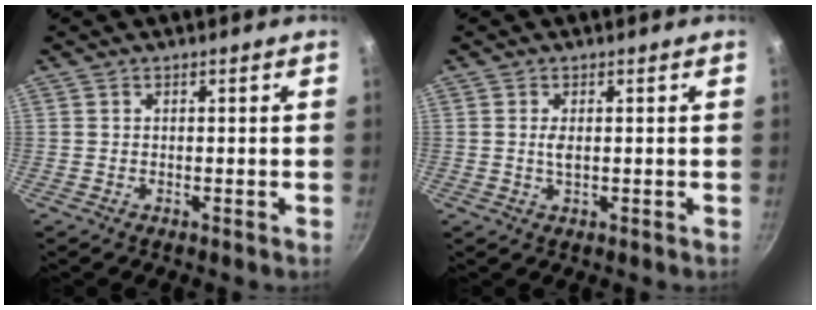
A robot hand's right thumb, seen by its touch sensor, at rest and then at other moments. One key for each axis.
{"total": 1.8, "fx": 0.2, "fy": 0.7, "fz": 1.6, "tx": -0.035, "ty": -0.002, "tz": 0.005}